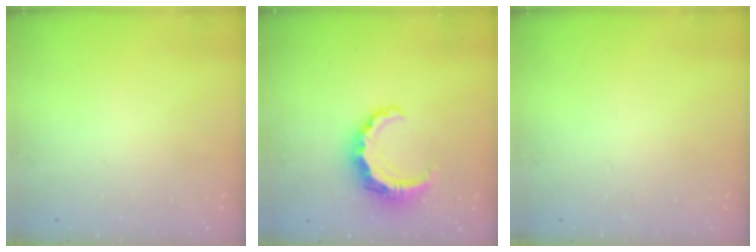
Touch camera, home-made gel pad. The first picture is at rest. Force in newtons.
{"total": 8.1, "press": 8.0, "slide": 1.1}
{"total": 0.0}